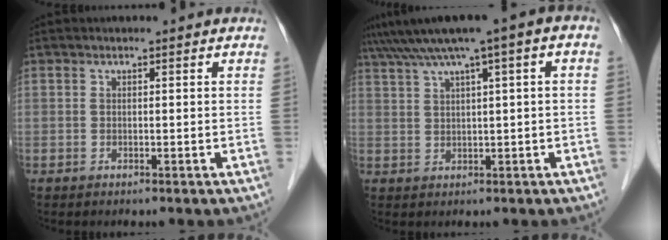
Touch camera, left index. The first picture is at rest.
{"total": 8.8, "force": [4.1, 0.4, 7.8], "torque": [-0.133, 0.040, 0.066]}